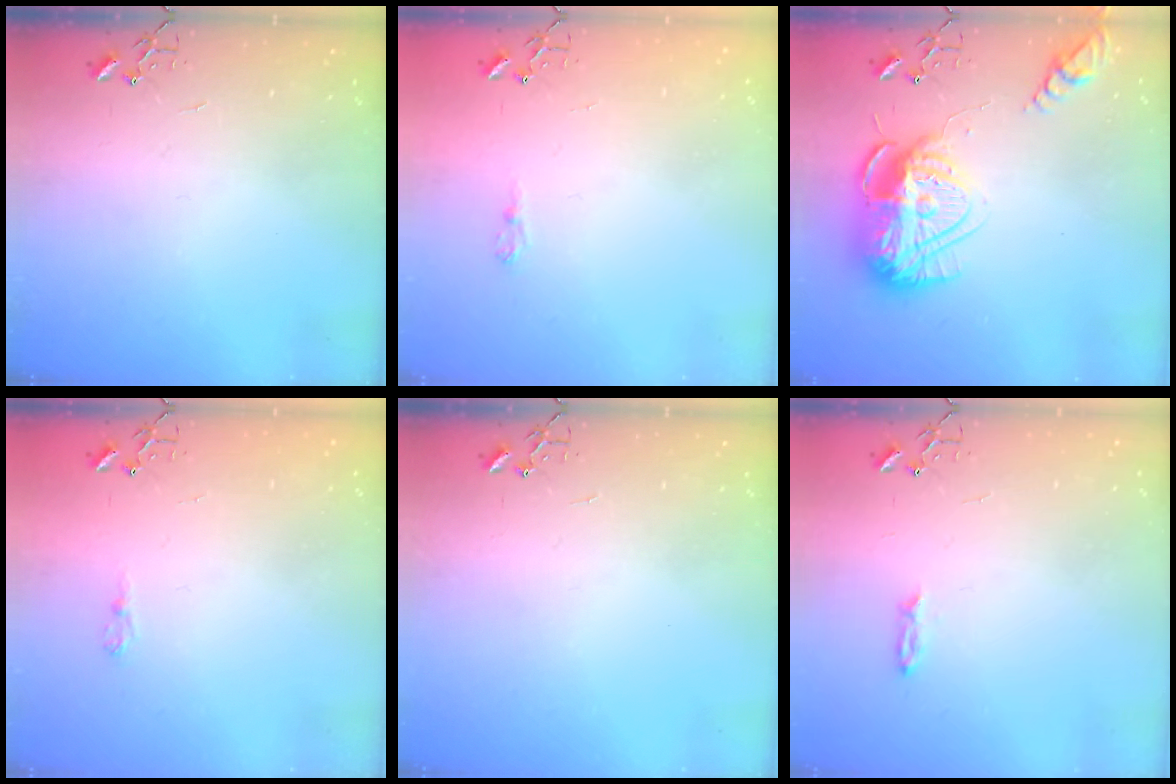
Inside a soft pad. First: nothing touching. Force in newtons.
{"total": 6.5, "press": 6.5, "slide": 0.6}
{"total": 18.9, "press": 18.9, "slide": 1.6}
{"total": 6.5, "press": 6.5, "slide": 0.6}
{"total": 0.0}
{"total": 3.2, "press": 3.2, "slide": 0.4}